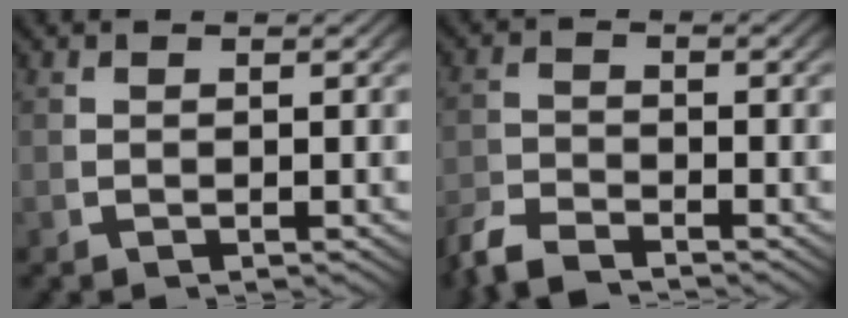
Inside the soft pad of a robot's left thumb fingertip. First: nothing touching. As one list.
[{"total": 3.2, "force": [-3.0, 0.7, 0.8], "torque": [-0.016, -0.010, -0.058]}]